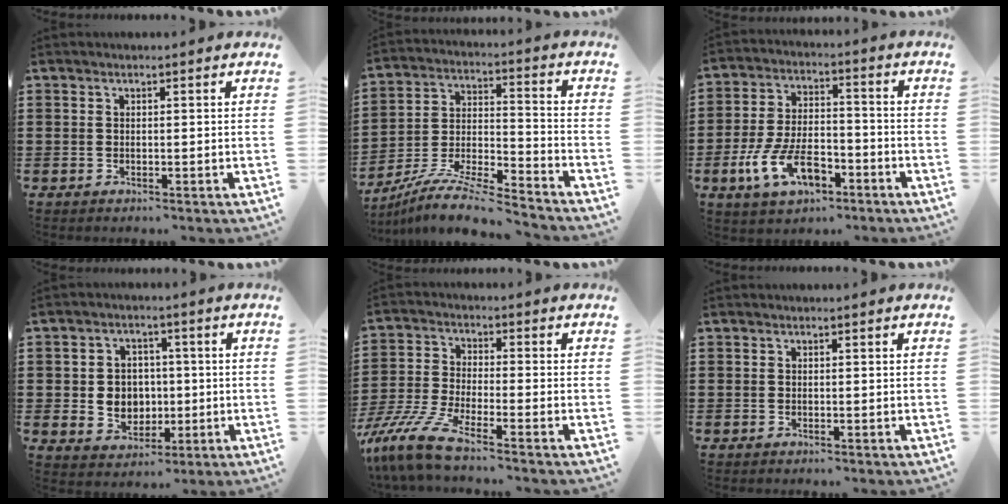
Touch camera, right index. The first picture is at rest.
{"total": 9.9, "force": [-9.2, 0.2, 3.6], "torque": [-0.065, 0.007, -0.182]}
{"total": 10.0, "force": [-4.8, 4.6, 7.4], "torque": [-0.166, -0.001, -0.089]}
{"total": 5.0, "force": [0.0, 4.6, 1.8], "torque": [-0.037, 0.005, -0.004]}
{"total": 7.9, "force": [-6.6, 0.2, 4.4], "torque": [-0.126, -0.018, -0.139]}
{"total": 0.0}